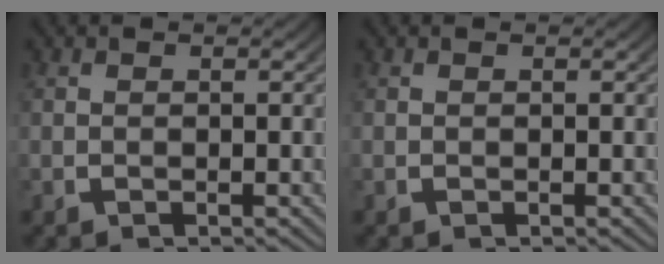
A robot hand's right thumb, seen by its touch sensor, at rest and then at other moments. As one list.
[{"total": 0.0}]